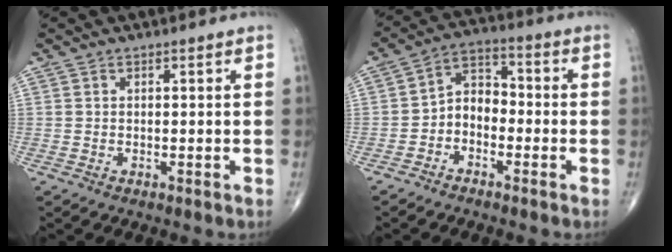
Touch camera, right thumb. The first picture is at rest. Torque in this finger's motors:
{"motor_torque": [-0.10, 0.28, 0.46, 0.02, 0.12]}